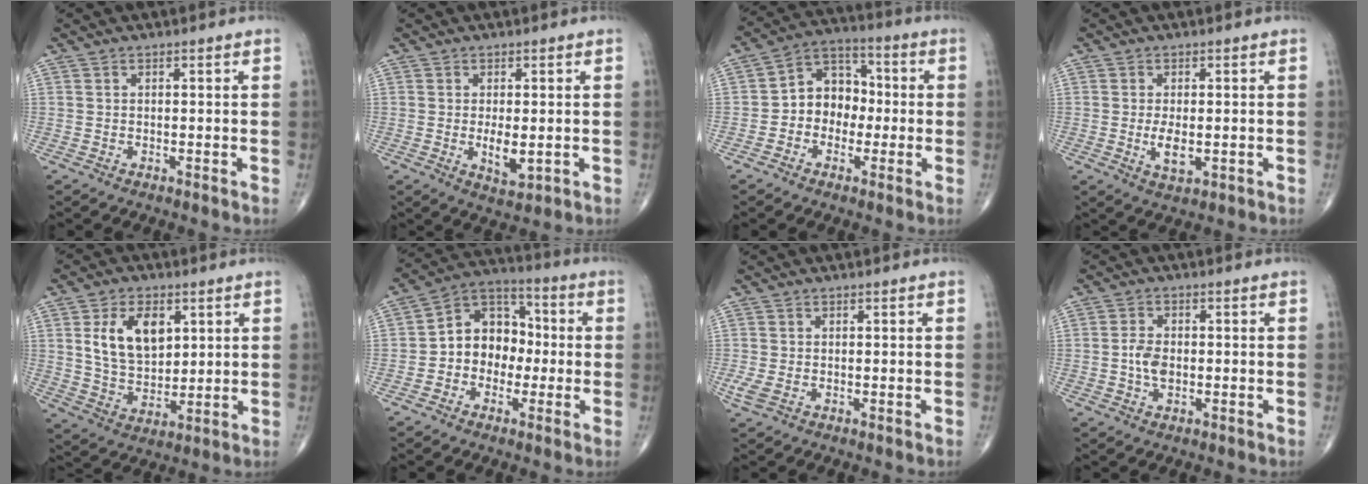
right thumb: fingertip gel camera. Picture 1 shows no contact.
{"total": 3.8, "force": [-0.5, 1.6, 3.4], "torque": [-0.061, -0.008, -0.006]}
{"total": 9.6, "force": [-1.2, 7.8, 5.5], "torque": [-0.046, 0.038, -0.036]}
{"total": 4.1, "force": [-0.5, 2.0, 3.6], "torque": [-0.067, -0.009, -0.006]}
{"total": 12.0, "force": [3.8, 7.6, 8.5], "torque": [-0.127, -0.018, 0.078]}
{"total": 11.3, "force": [-1.2, 9.1, 6.6], "torque": [-0.065, 0.041, -0.036]}
{"total": 2.2, "force": [-0.5, 1.4, 1.6], "torque": [-0.051, -0.001, -0.009]}
{"total": 3.9, "force": [-0.5, 2.4, 3.0], "torque": [-0.056, 0.004, -0.013]}